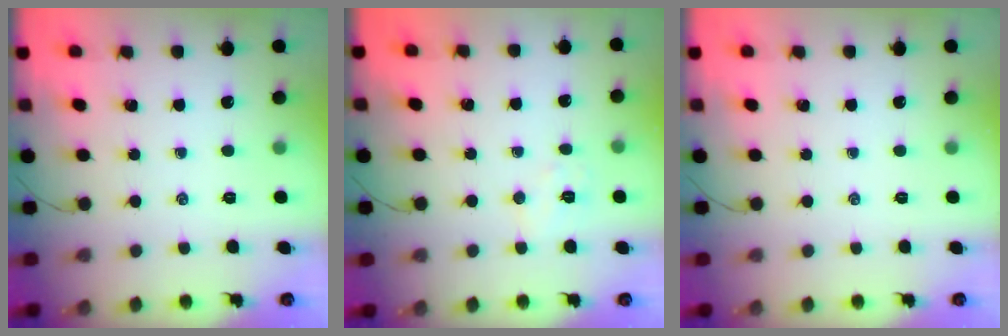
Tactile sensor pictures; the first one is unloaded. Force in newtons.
{"total": 5.2, "press": 5.1, "slide": 1.0}
{"total": 0.0}